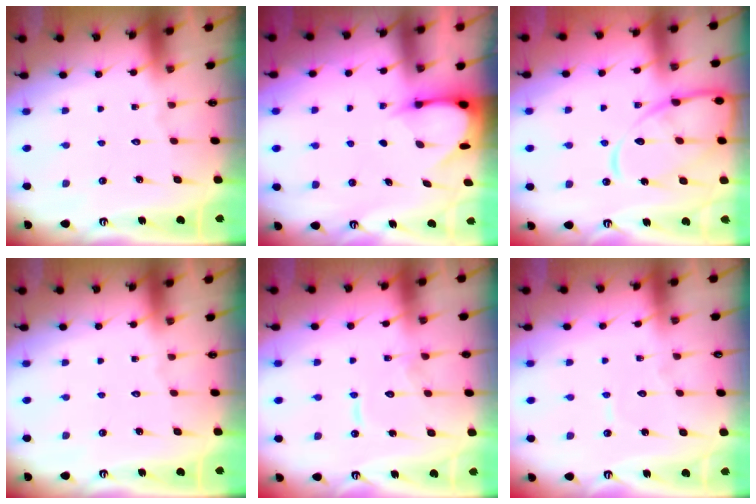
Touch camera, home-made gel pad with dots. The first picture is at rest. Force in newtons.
{"total": 3.7, "press": 3.7, "slide": 0.3}
{"total": 14.1, "press": 14.1, "slide": 1.3}
{"total": 0.0}
{"total": 9.2, "press": 9.1, "slide": 0.9}
{"total": 3.6, "press": 3.6, "slide": 0.3}